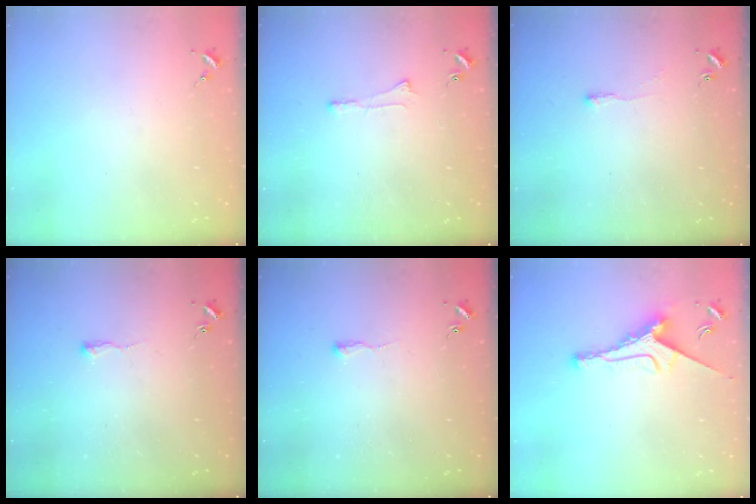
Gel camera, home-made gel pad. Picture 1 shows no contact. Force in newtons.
{"total": 4.3, "press": 4.3, "slide": 0.5}
{"total": 2.5, "press": 2.5, "slide": 0.5}
{"total": 2.8, "press": 2.7, "slide": 0.6}
{"total": 2.8, "press": 2.7, "slide": 0.6}
{"total": 9.2, "press": 9.2, "slide": 0.2}